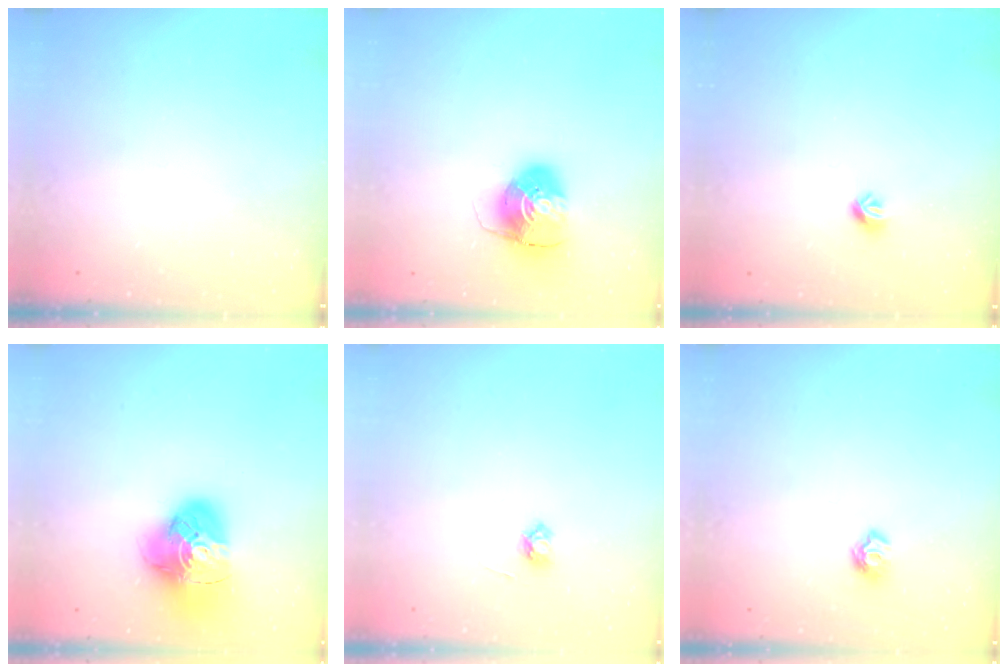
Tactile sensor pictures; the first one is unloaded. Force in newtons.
{"total": 10.3, "press": 10.3, "slide": 0.4}
{"total": 5.7, "press": 5.6, "slide": 0.8}
{"total": 17.2, "press": 17.0, "slide": 1.9}
{"total": 3.6, "press": 3.6, "slide": 0.5}
{"total": 7.2, "press": 7.1, "slide": 0.7}